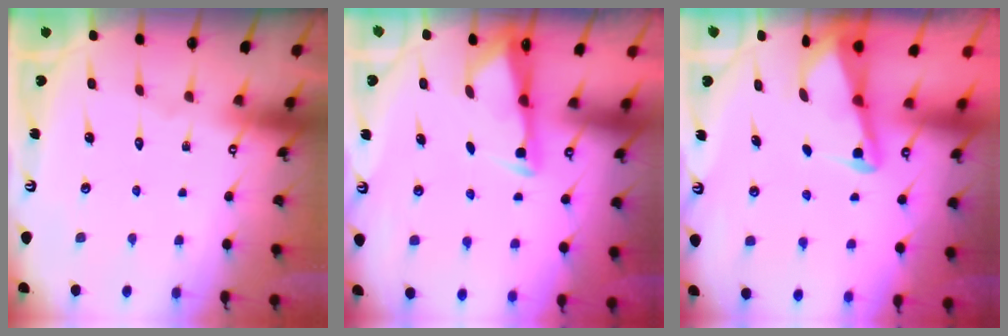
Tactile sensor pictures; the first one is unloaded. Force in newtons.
{"total": 2.6, "press": 2.6, "slide": 0.4}
{"total": 2.3, "press": 2.2, "slide": 0.2}